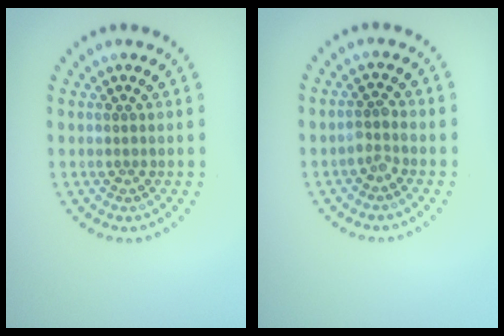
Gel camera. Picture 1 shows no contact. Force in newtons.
{"total": 1.3, "press": 1.1, "slide": 0.7}